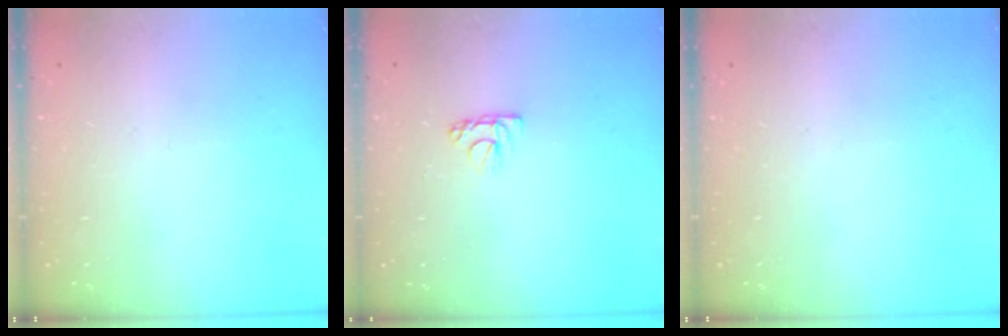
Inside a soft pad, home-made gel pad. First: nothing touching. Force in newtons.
{"total": 4.9, "press": 4.9, "slide": 0.3}
{"total": 0.0}